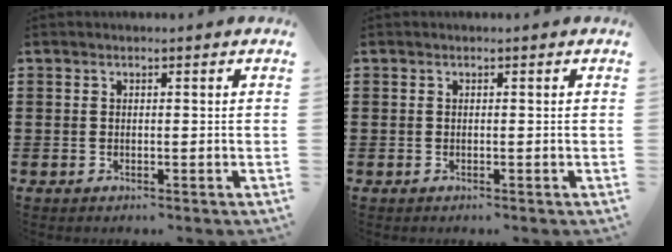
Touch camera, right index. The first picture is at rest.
{"total": 0.0}